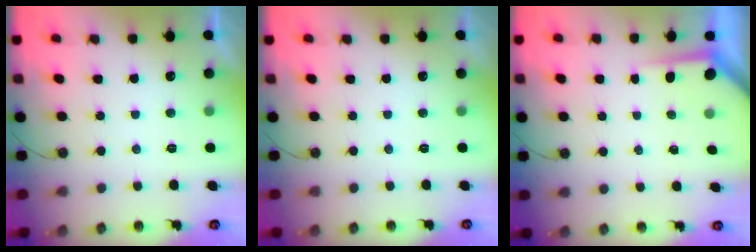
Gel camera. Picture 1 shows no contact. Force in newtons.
{"total": 0.0}
{"total": 3.1, "press": 3.1, "slide": 0.4}